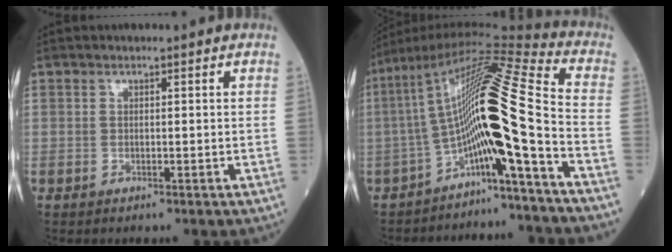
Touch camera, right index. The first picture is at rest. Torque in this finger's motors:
{"motor_torque": [2.11, -0.03, 1.03, 0.21]}